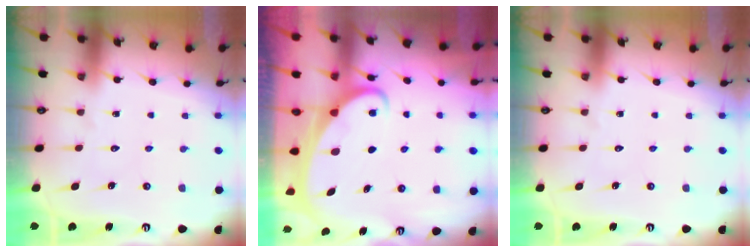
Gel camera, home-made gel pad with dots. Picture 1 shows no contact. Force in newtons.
{"total": 2.8, "press": 2.7, "slide": 0.3}
{"total": 0.0}